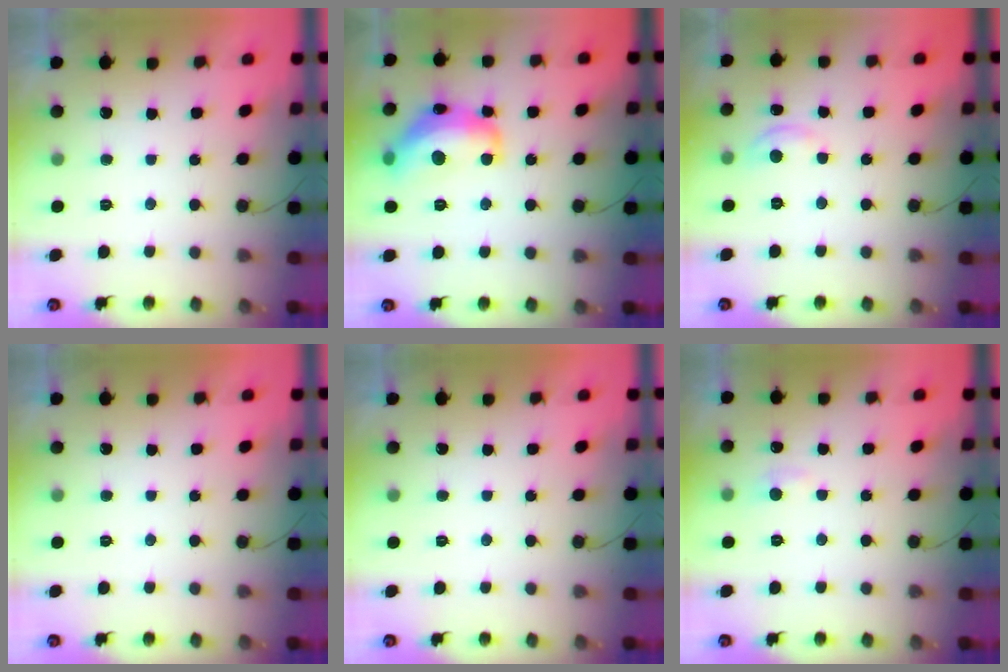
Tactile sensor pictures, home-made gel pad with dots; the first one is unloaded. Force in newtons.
{"total": 17.2, "press": 17.2, "slide": 0.9}
{"total": 3.3, "press": 3.3, "slide": 0.0}
{"total": 0.0}
{"total": 0.0}
{"total": 5.4, "press": 5.4, "slide": 0.7}